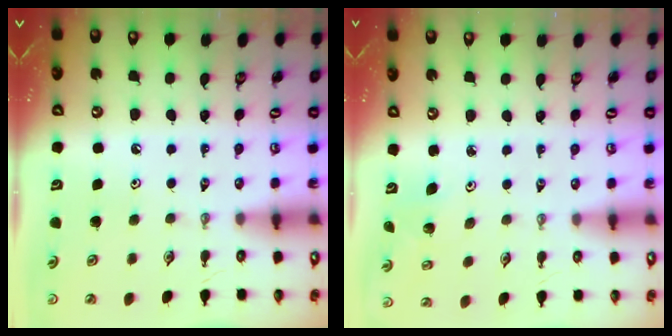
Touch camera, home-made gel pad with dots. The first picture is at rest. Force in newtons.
{"total": 1.4, "press": 1.4, "slide": 0.1}